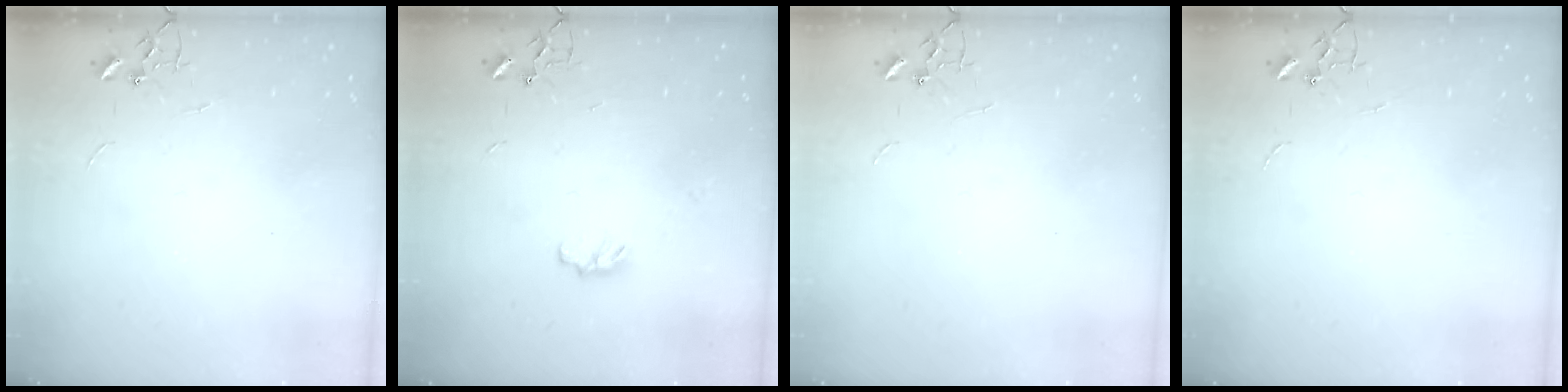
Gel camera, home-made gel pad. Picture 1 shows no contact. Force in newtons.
{"total": 4.6, "press": 4.6, "slide": 0.6}
{"total": 0.0}
{"total": 0.0}